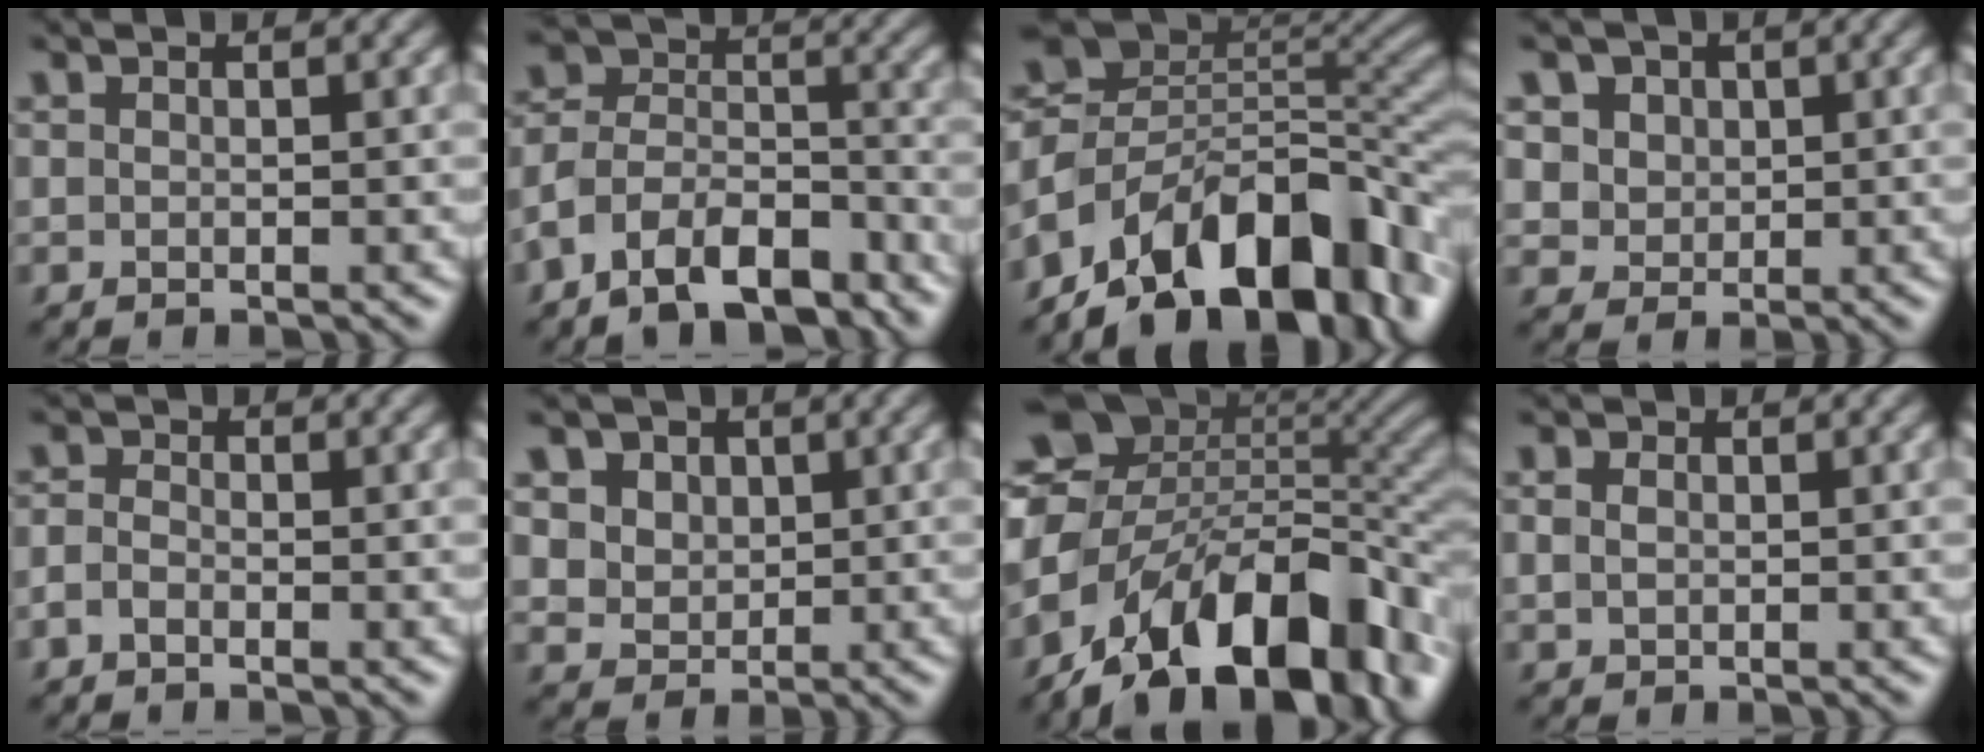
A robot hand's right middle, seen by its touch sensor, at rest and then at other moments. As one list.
[{"total": 9.9, "force": [-7.0, 4.9, 5.0], "torque": [-0.089, 0.001, -0.136]}, {"total": 15.3, "force": [-8.9, 8.1, 9.4], "torque": [-0.163, 0.013, -0.154]}, {"total": 4.9, "force": [2.5, 3.8, 1.7], "torque": [-0.049, -0.003, 0.043]}, {"total": 1.7, "force": [-0.8, 1.2, 0.9], "torque": [-0.018, 0.001, -0.020]}, {"total": 7.0, "force": [3.7, 5.2, 2.9], "torque": [-0.072, 0.006, 0.056]}, {"total": 16.8, "force": [-8.3, 9.4, 11.1], "torque": [-0.180, 0.007, -0.141]}, {"total": 1.5, "force": [0.4, 1.2, 0.8], "torque": [-0.012, 0.005, 0.005]}]